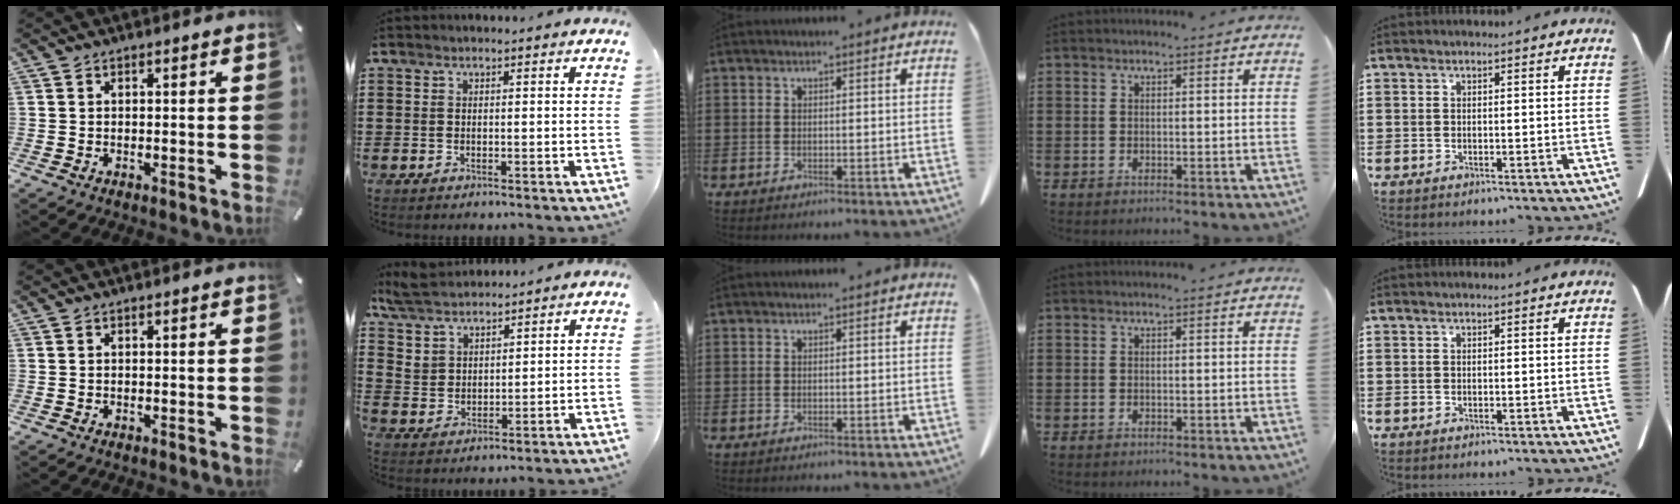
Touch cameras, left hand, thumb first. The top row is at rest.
{"index": {"total": 5.8, "force": [5.3, 2.1, 0.9], "torque": [-0.042, -0.010, 0.100]}}